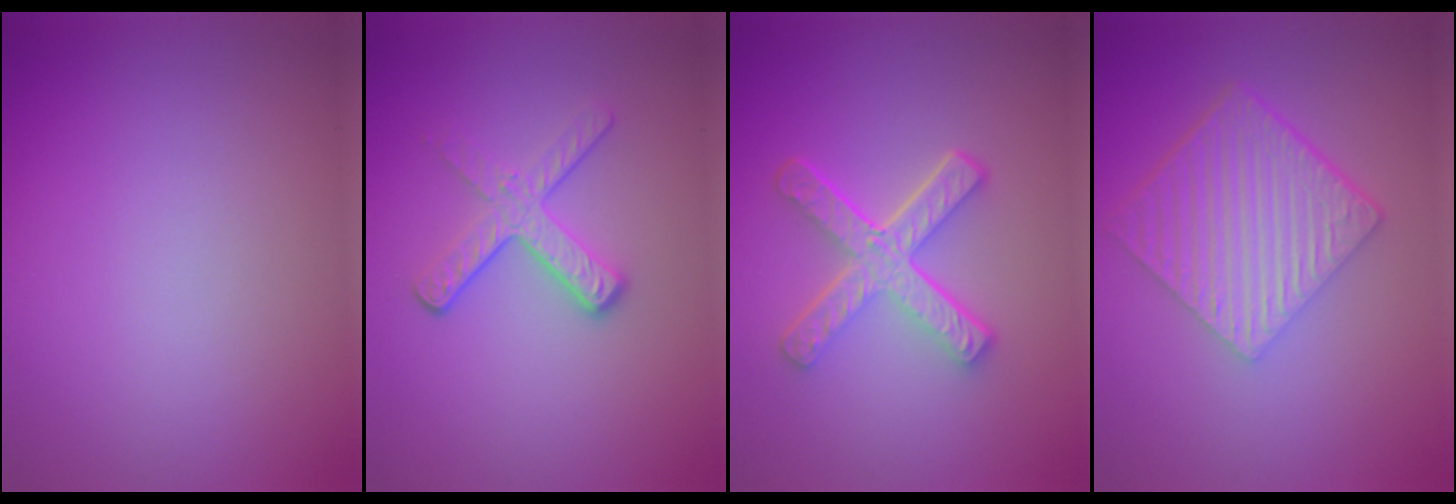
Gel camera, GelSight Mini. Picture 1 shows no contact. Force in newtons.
{"total": 3.5, "press": 2.4, "slide": 2.5}
{"total": 5.2, "press": 3.8, "slide": 3.6}
{"total": 6.4, "press": 4.4, "slide": 4.7}